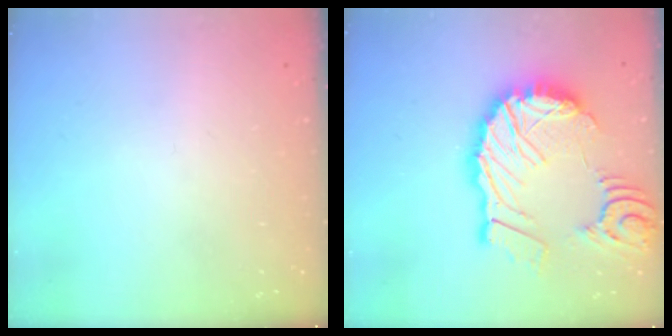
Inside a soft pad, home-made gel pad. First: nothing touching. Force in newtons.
{"total": 25.3, "press": 25.1, "slide": 3.2}